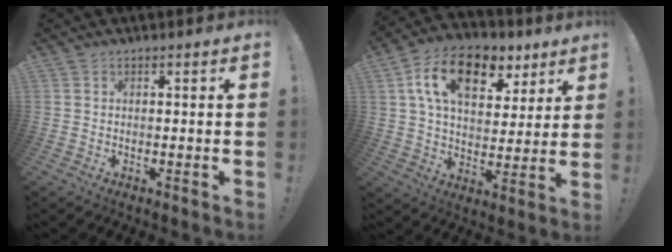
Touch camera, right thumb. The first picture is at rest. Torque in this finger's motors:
{"motor_torque": [1.49, 3.03, 0.54, -0.17, 0.26]}